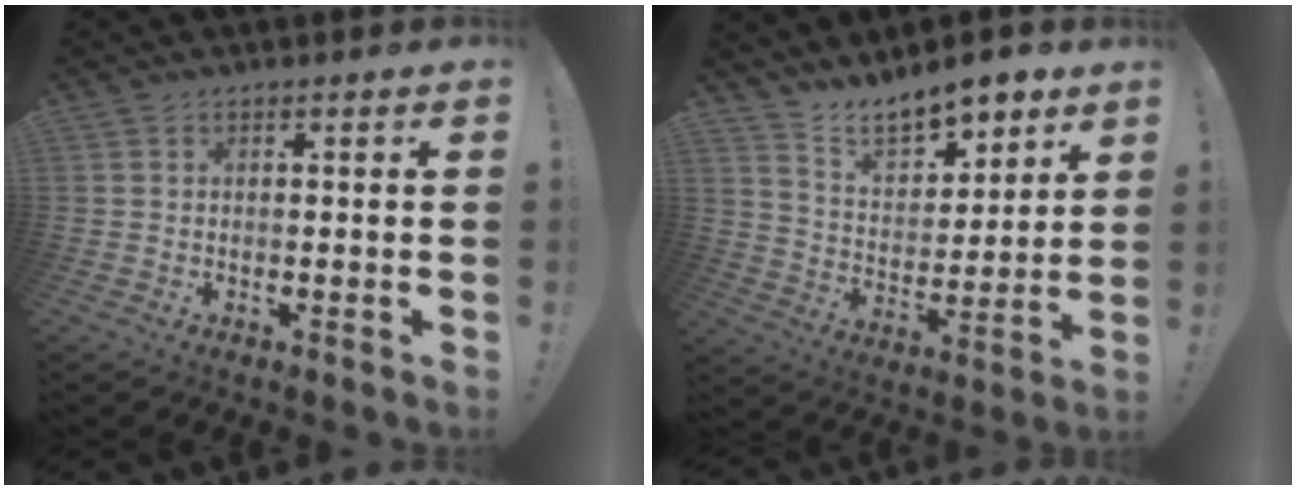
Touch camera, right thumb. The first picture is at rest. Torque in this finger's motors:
{"motor_torque": [-0.21, 2.03, 0.17, 0.16, 0.08]}